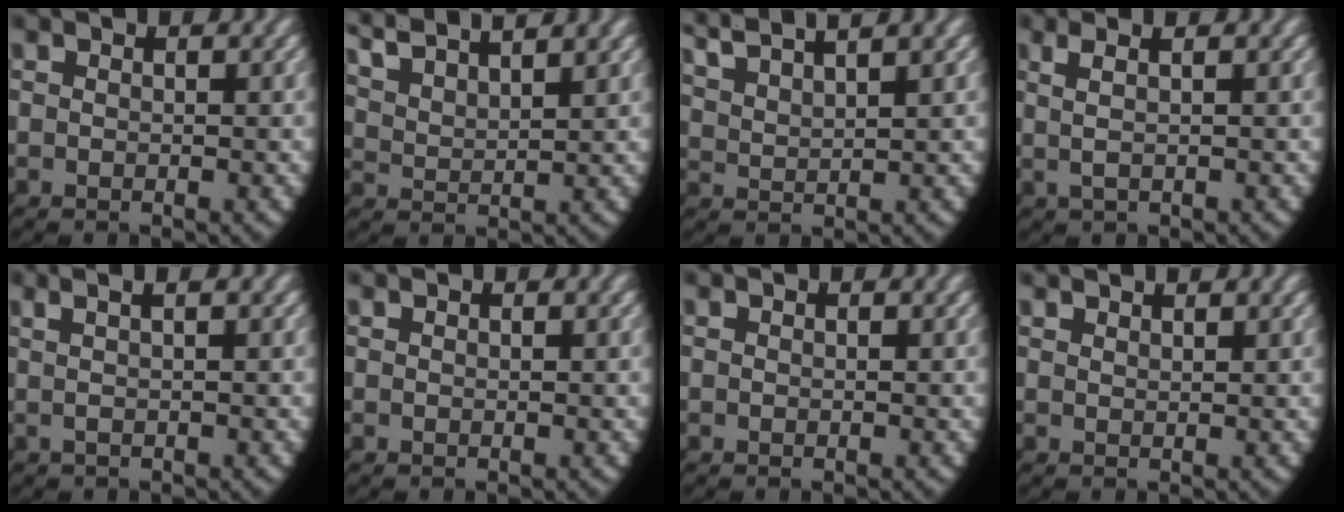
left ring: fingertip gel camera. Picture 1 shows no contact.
{"total": 4.6, "force": [3.8, 1.6, 2.1], "torque": [-0.061, 0.000, 0.073]}
{"total": 4.5, "force": [3.9, 1.0, 2.0], "torque": [-0.054, 0.005, 0.076]}
{"total": 2.5, "force": [1.0, 0.9, 2.2], "torque": [-0.041, 0.007, 0.016]}
{"total": 2.9, "force": [1.5, 0.7, 2.3], "torque": [-0.026, 0.020, 0.017]}
{"total": 0.0}
{"total": 0.0}
{"total": 1.6, "force": [1.4, -0.7, 0.0], "torque": [0.003, -0.003, 0.030]}